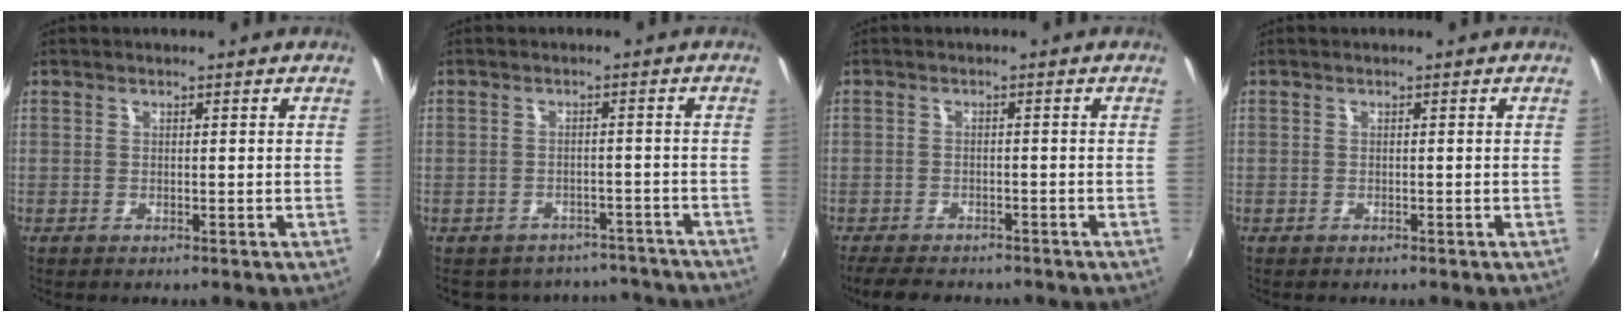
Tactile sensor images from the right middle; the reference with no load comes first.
{"total": 12.4, "force": [-10.6, 5.6, 3.0], "torque": [-0.068, 0.014, -0.122]}
{"total": 7.2, "force": [-6.1, 2.4, 2.9], "torque": [-0.074, -0.015, -0.098]}
{"total": 0.0}